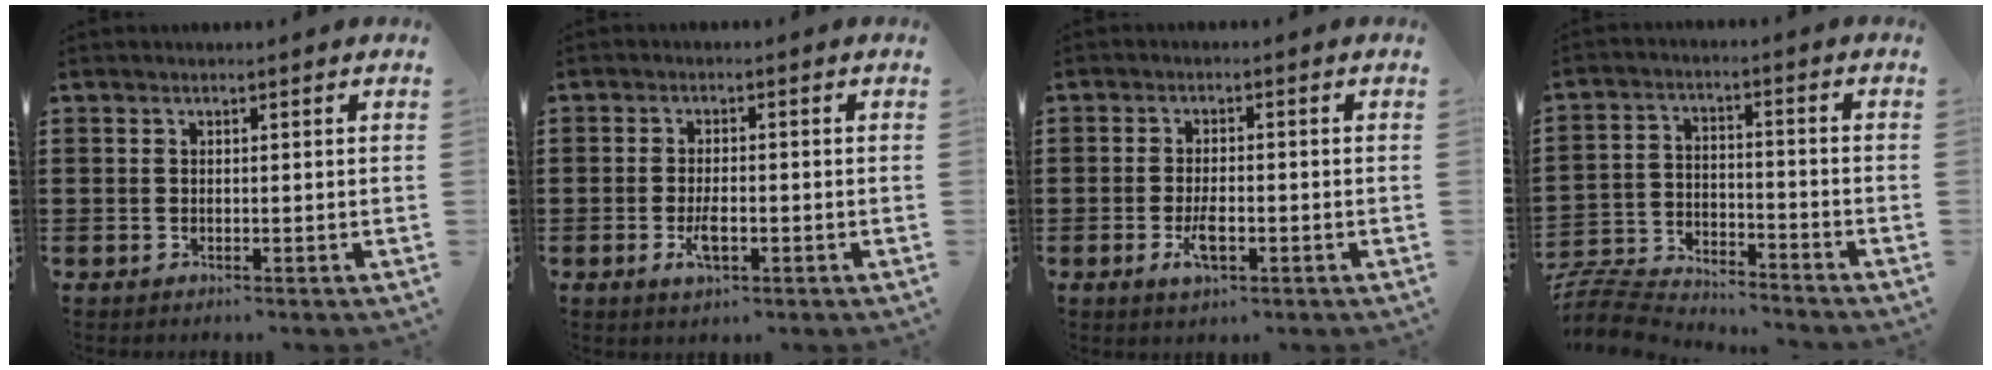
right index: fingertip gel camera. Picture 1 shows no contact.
{"total": 3.3, "force": [-1.1, 1.2, 2.8], "torque": [-0.055, 0.000, -0.021]}
{"total": 3.7, "force": [-1.3, 1.4, 3.1], "torque": [-0.066, -0.001, -0.028]}
{"total": 7.7, "force": [-7.5, 1.1, 1.1], "torque": [-0.034, 0.011, -0.153]}